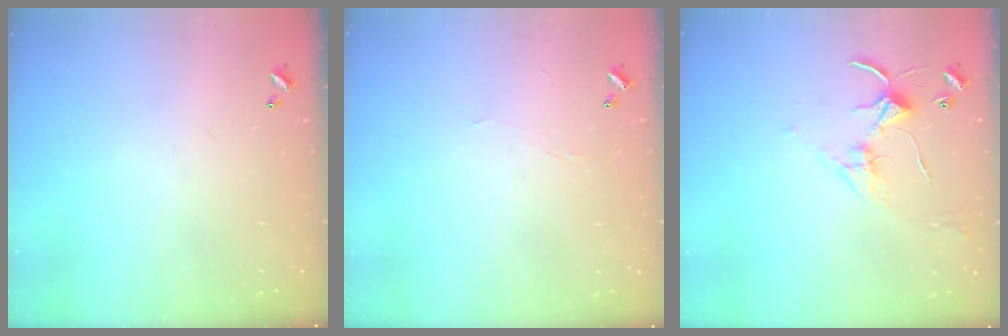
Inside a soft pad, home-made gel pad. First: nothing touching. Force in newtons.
{"total": 0.8, "press": 0.7, "slide": 0.4}
{"total": 4.2, "press": 4.1, "slide": 0.5}